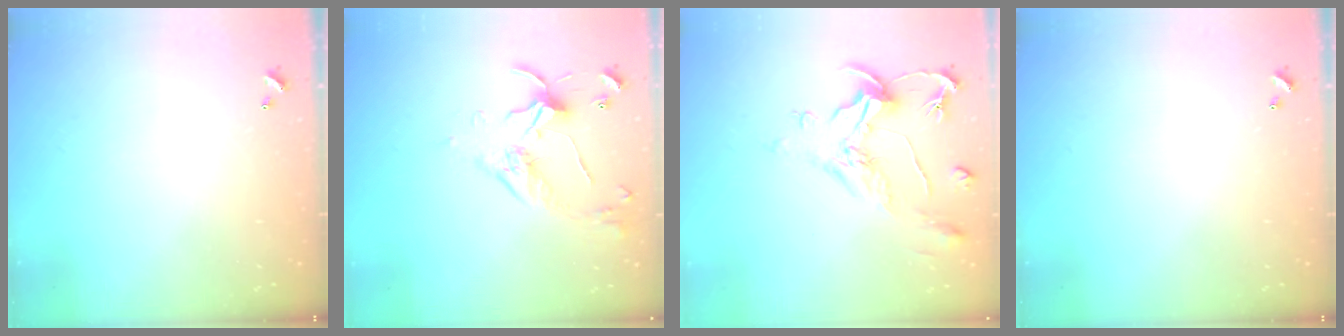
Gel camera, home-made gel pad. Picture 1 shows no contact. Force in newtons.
{"total": 3.7, "press": 3.7, "slide": 0.5}
{"total": 2.0, "press": 1.5, "slide": 1.3}
{"total": 0.0}